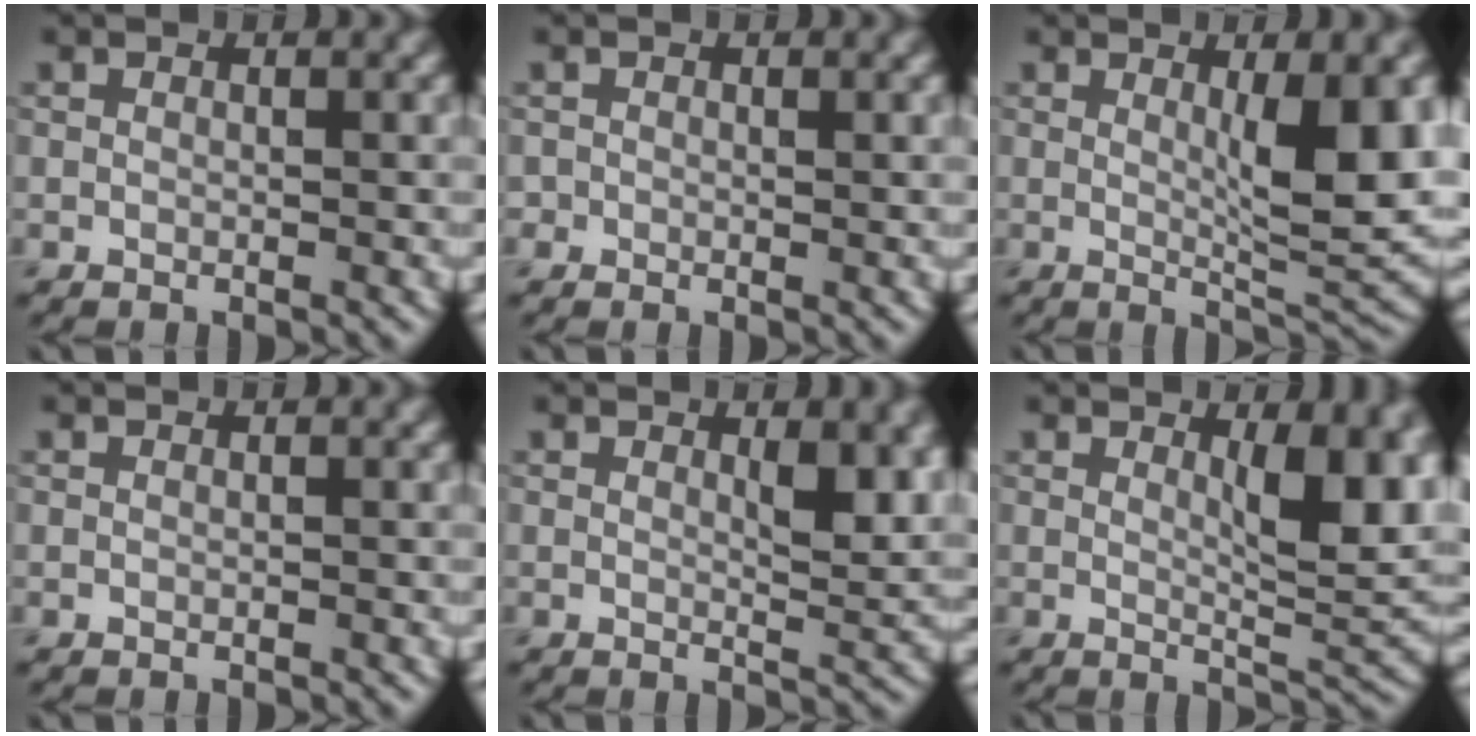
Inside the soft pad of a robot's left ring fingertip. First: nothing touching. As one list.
[{"total": 0.7, "force": [0.1, 0.6, 0.5], "torque": [-0.004, -0.003, 0.000]}, {"total": 7.5, "force": [1.0, 1.7, 7.2], "torque": [-0.098, -0.012, 0.022]}, {"total": 0.0}, {"total": 3.6, "force": [1.3, 1.0, 3.2], "torque": [-0.045, -0.006, 0.023]}, {"total": 6.6, "force": [1.9, 2.0, 6.0], "torque": [-0.082, -0.010, 0.035]}]